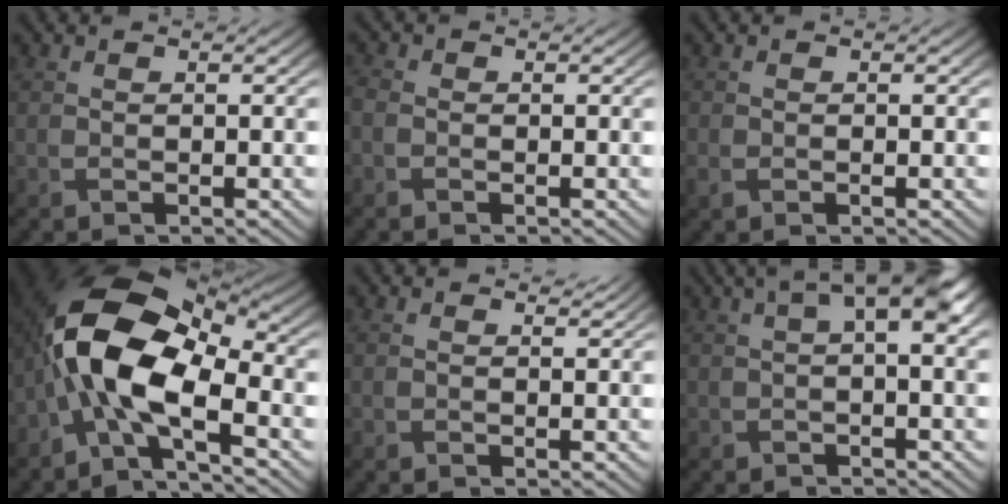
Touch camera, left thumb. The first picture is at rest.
{"total": 1.7, "force": [-0.8, 1.3, 0.8], "torque": [-0.020, -0.001, -0.019]}
{"total": 1.3, "force": [-0.5, 0.8, 1.0], "torque": [-0.023, -0.005, -0.008]}
{"total": 13.3, "force": [-3.3, 6.4, 11.2], "torque": [-0.218, 0.004, -0.080]}
{"total": 0.8, "force": [0.7, 0.4, 0.1], "torque": [-0.004, -0.007, 0.006]}
{"total": 5.8, "force": [2.1, 1.8, 5.1], "torque": [-0.078, 0.013, 0.032]}